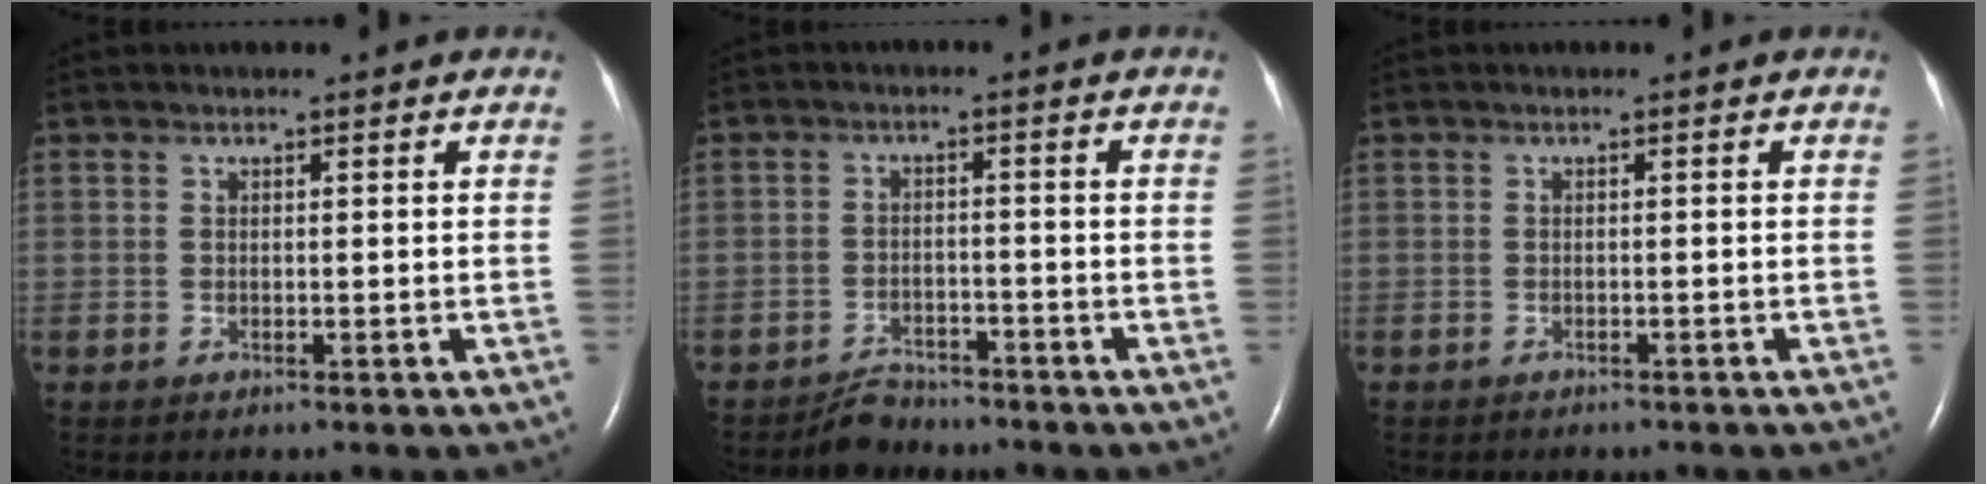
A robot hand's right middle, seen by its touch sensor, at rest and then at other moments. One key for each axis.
{"total": 3.3, "fx": -3.2, "fy": 1.1, "fz": -0.1, "tx": -0.009, "ty": -0.004, "tz": -0.054}
{"total": 3.2, "fx": -2.8, "fy": 1.0, "fz": 1.2, "tx": -0.020, "ty": -0.004, "tz": -0.029}